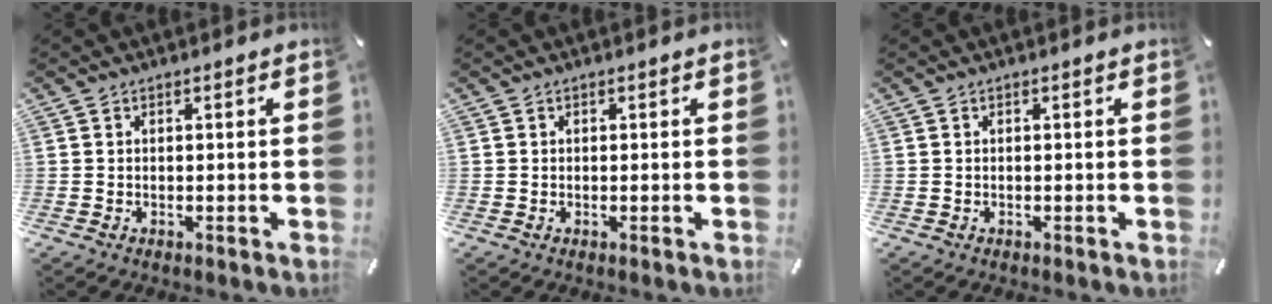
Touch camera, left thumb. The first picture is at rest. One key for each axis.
{"total": 0.0}
{"total": 0.0}